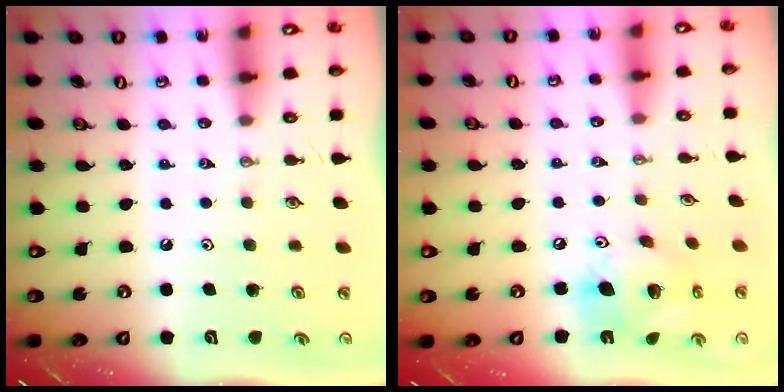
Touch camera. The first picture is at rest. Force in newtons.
{"total": 15.5, "press": 15.3, "slide": 2.9}